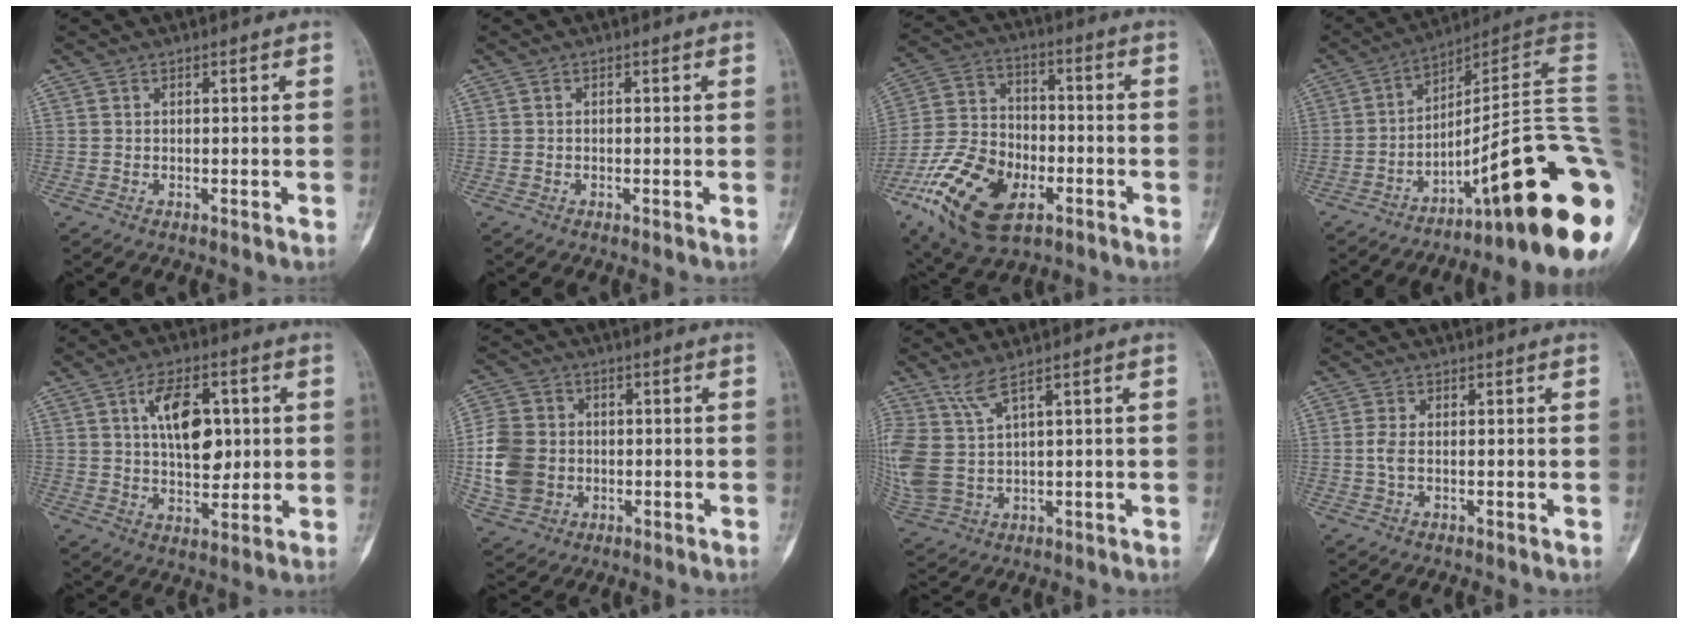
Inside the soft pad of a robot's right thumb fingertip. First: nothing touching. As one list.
[{"total": 0.0}, {"total": 19.8, "force": [-8.6, 11.5, 13.7], "torque": [-0.250, 0.031, -0.151]}, {"total": 26.4, "force": [-9.4, 4.2, 24.3], "torque": [-0.215, 0.081, -0.129]}, {"total": 11.5, "force": [2.6, 6.5, 9.1], "torque": [-0.122, -0.007, 0.047]}, {"total": 11.4, "force": [-1.5, 9.6, 6.1], "torque": [-0.116, 0.012, -0.027]}, {"total": 8.8, "force": [4.0, 3.3, 7.1], "torque": [-0.182, -0.015, 0.097]}, {"total": 1.9, "force": [-0.2, 0.7, 1.7], "torque": [-0.044, -0.002, -0.005]}]